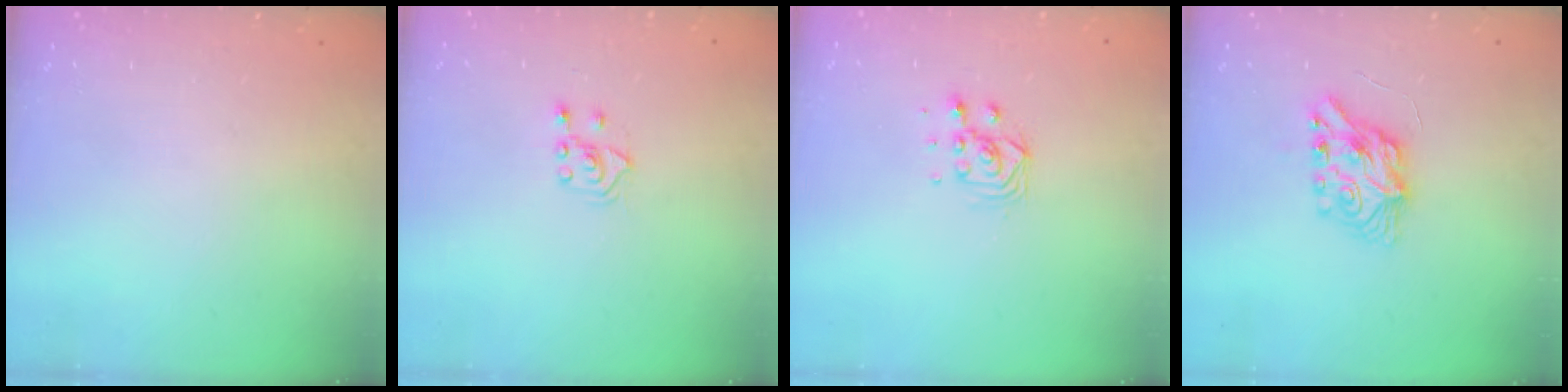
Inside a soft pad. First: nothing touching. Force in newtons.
{"total": 3.8, "press": 3.8, "slide": 0.5}
{"total": 7.3, "press": 7.3, "slide": 0.4}
{"total": 8.3, "press": 8.2, "slide": 0.4}